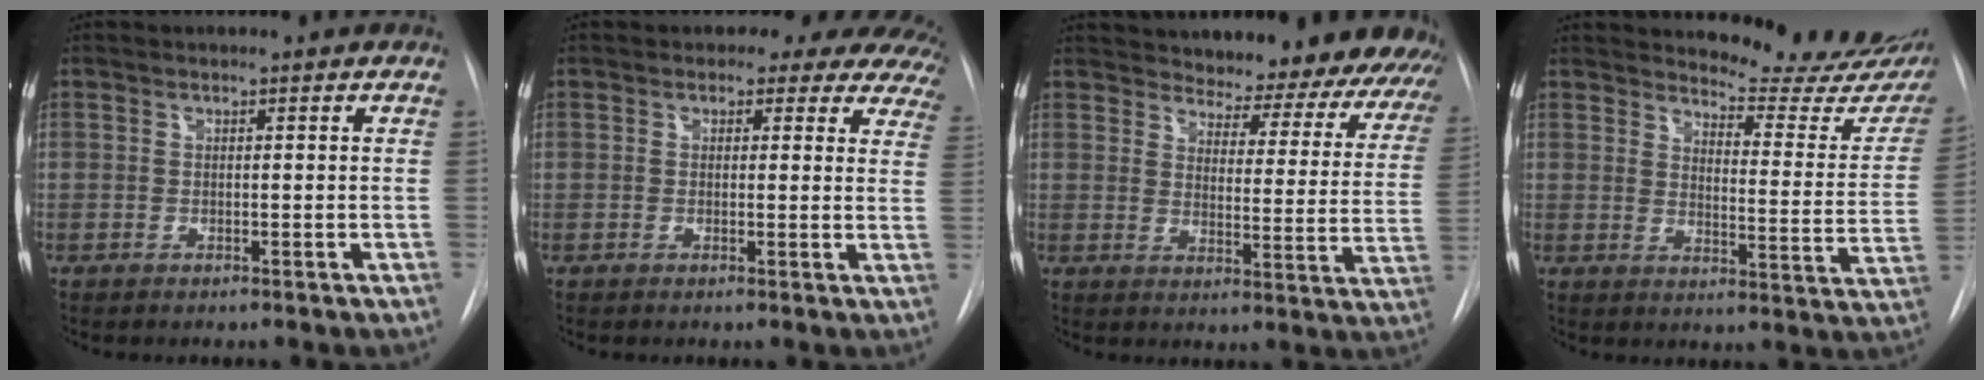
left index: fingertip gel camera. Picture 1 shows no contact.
{"total": 13.1, "force": [11.4, 5.5, 3.6], "torque": [-0.024, -0.015, 0.096]}
{"total": 25.9, "force": [24.1, 6.1, 7.0], "torque": [-0.098, -0.094, 0.274]}
{"total": 17.6, "force": [16.3, 3.0, 5.8], "torque": [-0.060, -0.088, 0.182]}